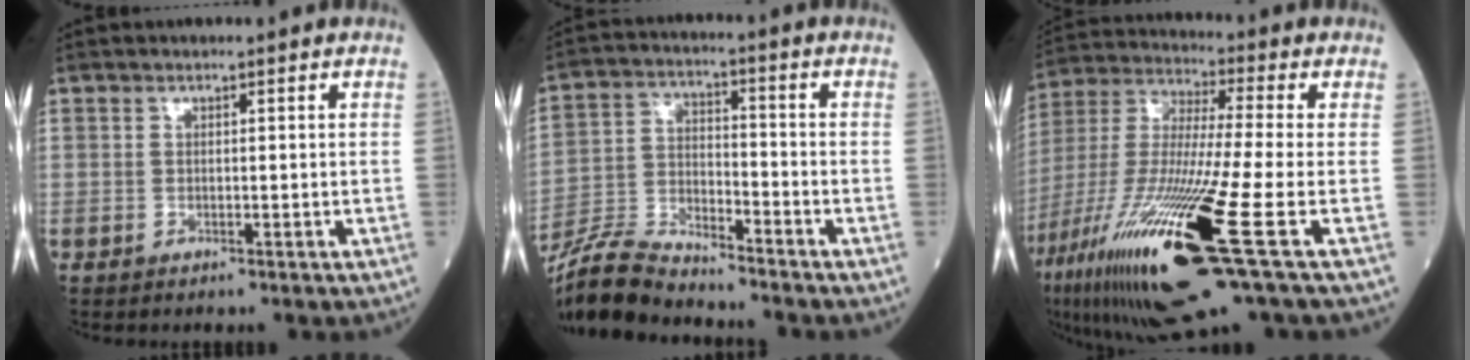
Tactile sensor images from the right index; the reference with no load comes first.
{"total": 10.3, "force": [-9.8, 1.1, 2.9], "torque": [-0.065, -0.008, -0.189]}
{"total": 26.2, "force": [-10.9, 1.9, 23.7], "torque": [-0.485, -0.065, -0.198]}